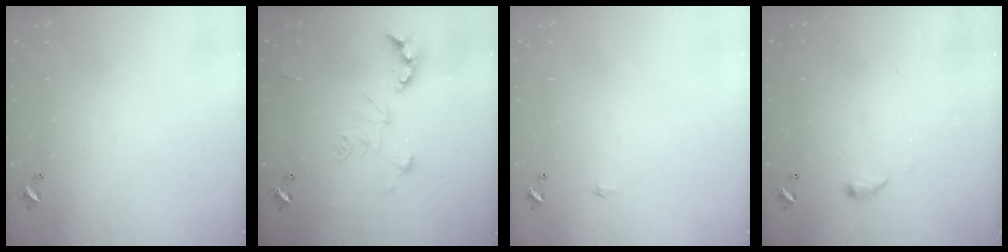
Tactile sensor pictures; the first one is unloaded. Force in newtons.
{"total": 2.5, "press": 2.0, "slide": 1.5}
{"total": 0.6, "press": 0.6, "slide": 0.2}
{"total": 3.5, "press": 3.4, "slide": 0.6}